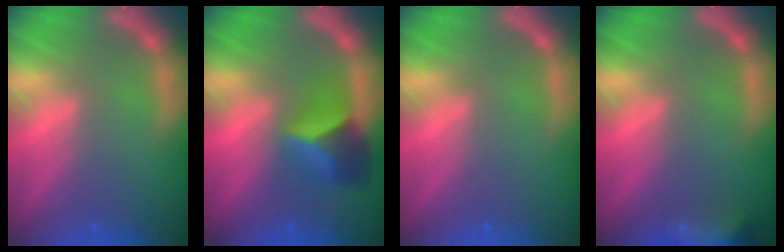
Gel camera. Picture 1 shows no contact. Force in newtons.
{"total": 4.9}
{"total": 0.0}
{"total": 6.9}